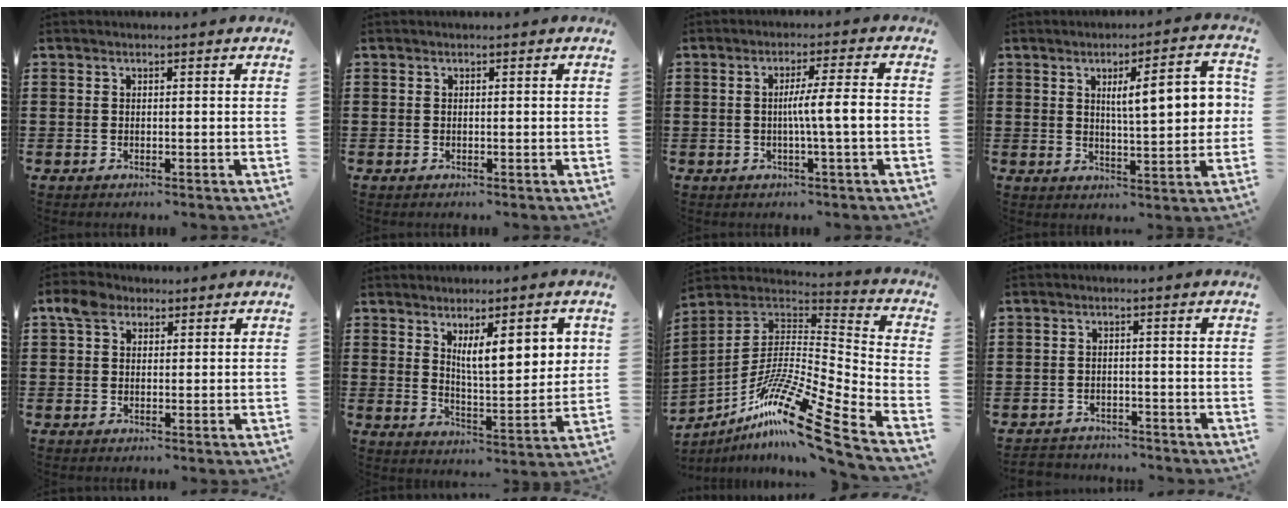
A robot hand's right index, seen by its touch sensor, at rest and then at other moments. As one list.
[{"total": 0.0}, {"total": 5.2, "force": [-0.6, -0.2, 5.1], "torque": [-0.093, -0.004, -0.016]}, {"total": 9.4, "force": [2.1, 2.4, 8.9], "torque": [-0.135, 0.001, 0.024]}, {"total": 4.0, "force": [2.1, 2.7, 2.0], "torque": [-0.052, 0.012, 0.037]}, {"total": 8.4, "force": [3.3, 2.7, 7.2], "torque": [-0.121, -0.004, 0.051]}, {"total": 16.7, "force": [-11.6, 1.0, 11.9], "torque": [-0.219, 0.014, -0.216]}, {"total": 2.3, "force": [-2.2, 0.5, -0.2], "torque": [-0.003, 0.002, -0.051]}]